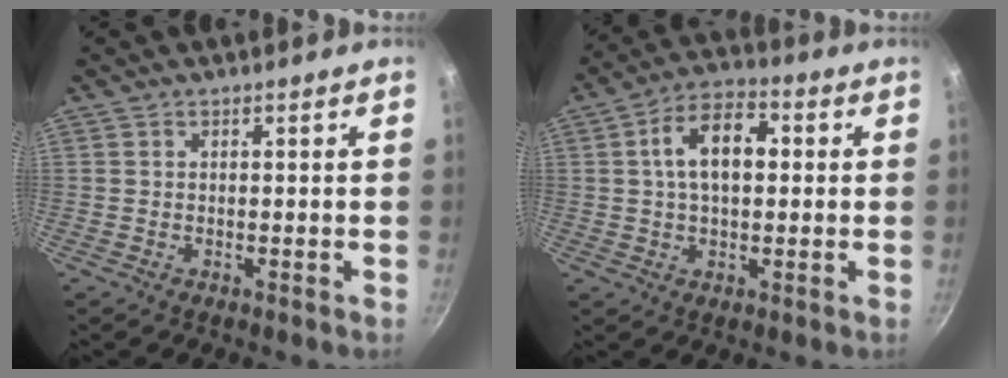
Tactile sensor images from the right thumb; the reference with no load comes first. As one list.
[{"total": 10.7, "force": [1.6, 6.1, 8.6], "torque": [-0.139, 0.023, 0.021]}]